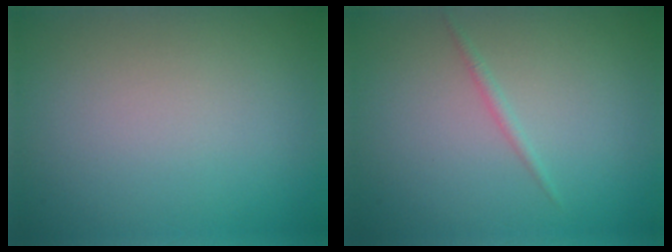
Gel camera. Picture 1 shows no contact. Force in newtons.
{"total": 0.8, "press": 0.8, "slide": 0.0}